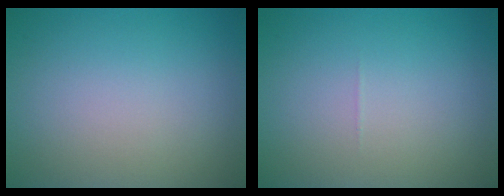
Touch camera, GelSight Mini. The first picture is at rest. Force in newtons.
{"total": 0.0}